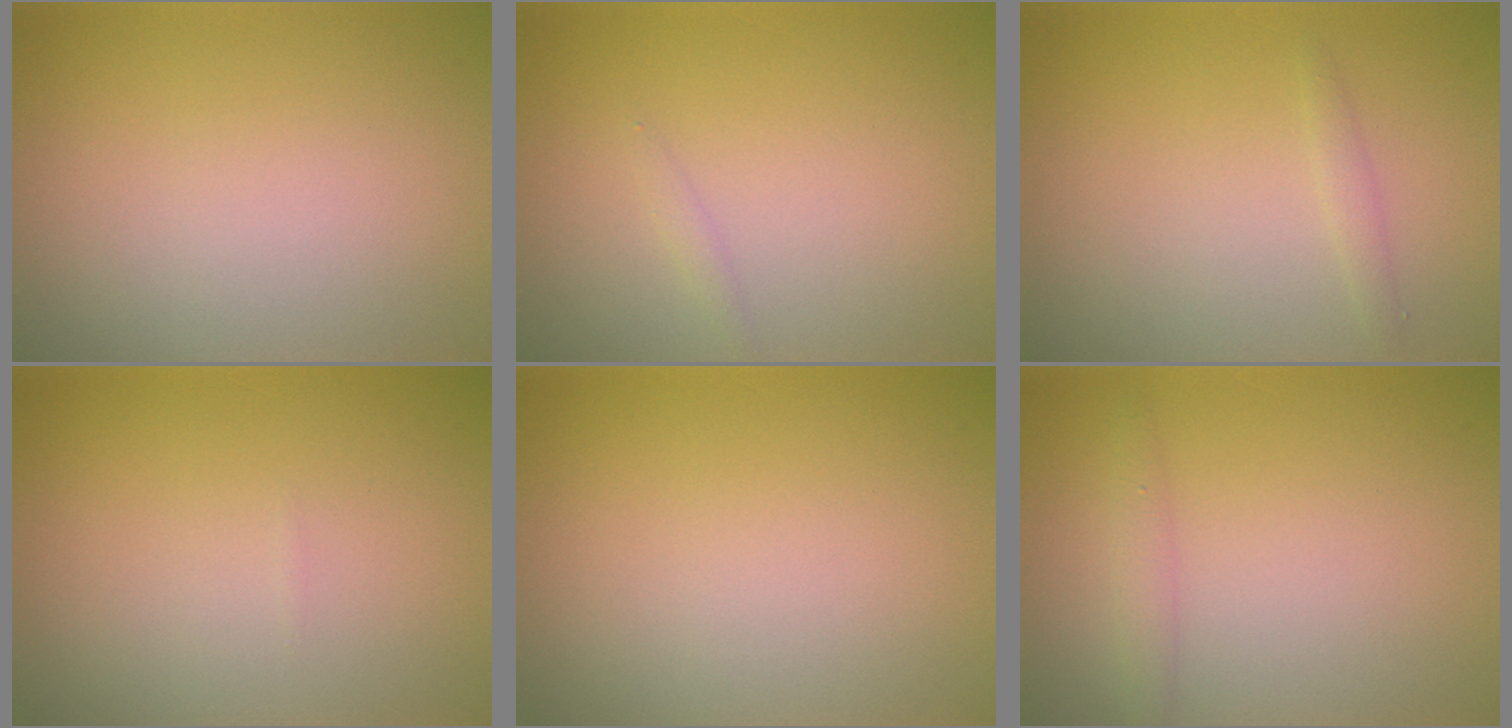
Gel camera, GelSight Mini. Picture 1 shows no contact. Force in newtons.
{"total": 0.5, "press": 0.5, "slide": 0.0}
{"total": 0.8, "press": 0.8, "slide": 0.1}
{"total": 0.0}
{"total": 0.0}
{"total": 1.1, "press": 1.1, "slide": 0.1}